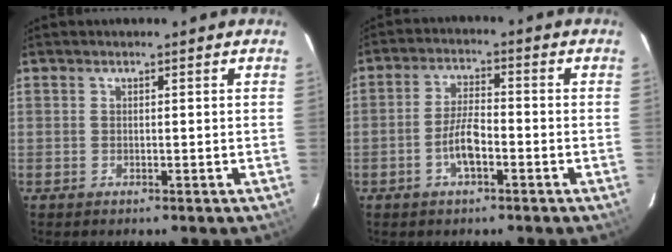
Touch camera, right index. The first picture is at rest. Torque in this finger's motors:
{"motor_torque": [1.01, -0.11, 0.14, 0.05]}